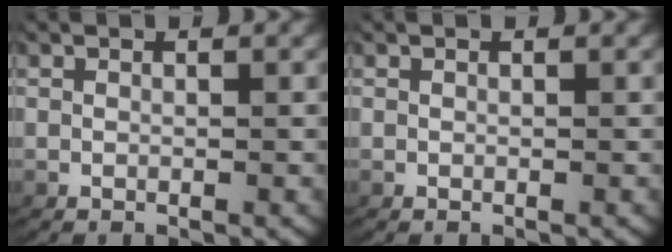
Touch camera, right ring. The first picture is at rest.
{"total": 0.0}